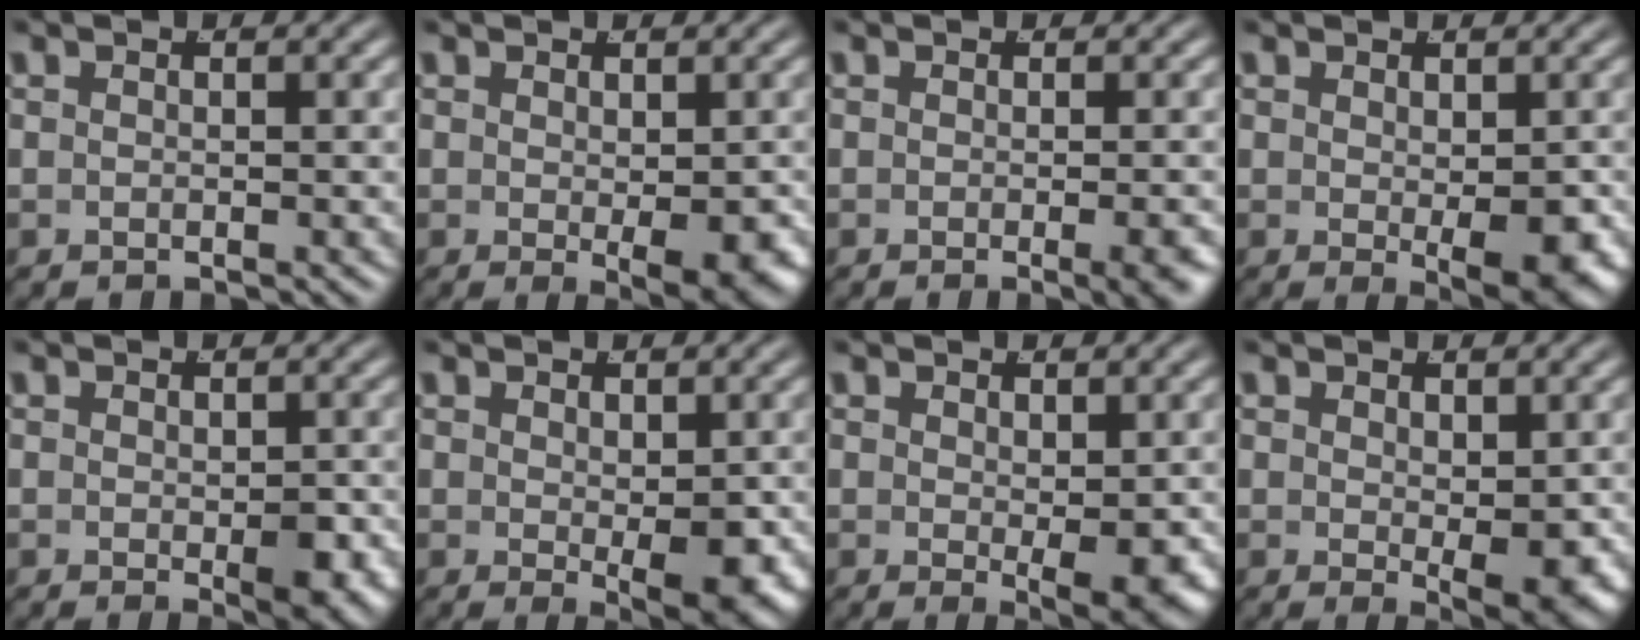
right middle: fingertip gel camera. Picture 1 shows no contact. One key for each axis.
{"total": 3.6, "fx": -0.7, "fy": 1.0, "fz": 3.4, "tx": -0.033, "ty": -0.021, "tz": 0.001}
{"total": 2.0, "fx": -0.9, "fy": -0.2, "fz": 1.8, "tx": -0.020, "ty": -0.001, "tz": -0.013}
{"total": 3.9, "fx": -0.7, "fy": 1.0, "fz": 3.7, "tx": -0.040, "ty": -0.022, "tz": 0.001}
{"total": 2.7, "fx": -0.7, "fy": 1.1, "fz": 2.3, "tx": -0.023, "ty": -0.018, "tz": -0.005}
{"total": 3.8, "fx": -0.5, "fy": 1.0, "fz": 3.7, "tx": -0.036, "ty": -0.023, "tz": 0.005}
{"total": 3.6, "fx": -0.3, "fy": 0.8, "fz": 3.5, "tx": -0.034, "ty": -0.024, "tz": 0.008}
{"total": 3.6, "fx": -0.2, "fy": 0.9, "fz": 3.5, "tx": -0.034, "ty": -0.025, "tz": 0.011}